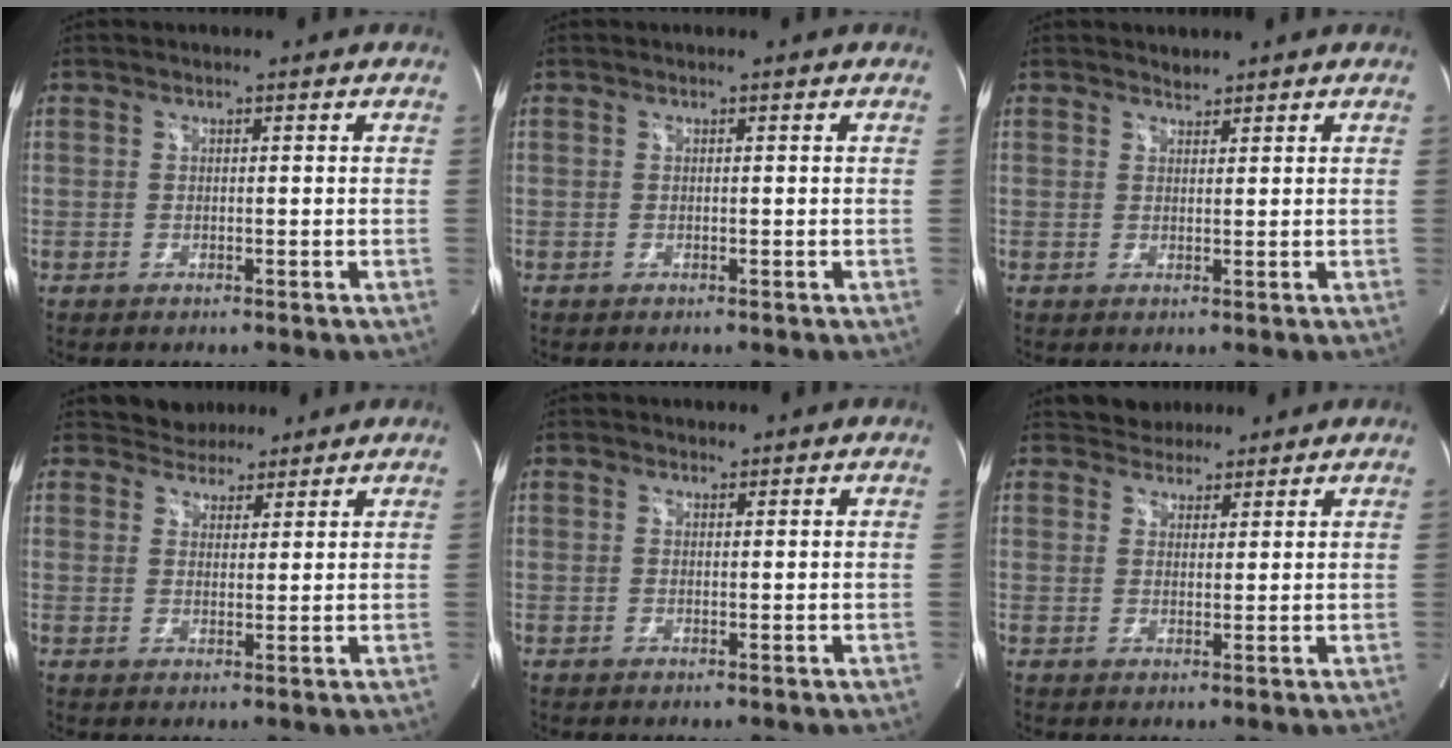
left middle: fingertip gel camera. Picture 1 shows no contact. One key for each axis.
{"total": 0.0}
{"total": 1.1, "fx": 1.1, "fy": 0.3, "fz": -0.1, "tx": -0.003, "ty": 0.000, "tz": 0.018}
{"total": 4.2, "fx": 3.7, "fy": 1.9, "fz": 0.0, "tx": 0.001, "ty": 0.010, "tz": 0.057}
{"total": 0.8, "fx": 0.6, "fy": 0.5, "fz": 0.0, "tx": 0.002, "ty": 0.001, "tz": 0.007}
{"total": 3.9, "fx": 3.4, "fy": 1.9, "fz": 0.0, "tx": 0.002, "ty": 0.013, "tz": 0.053}